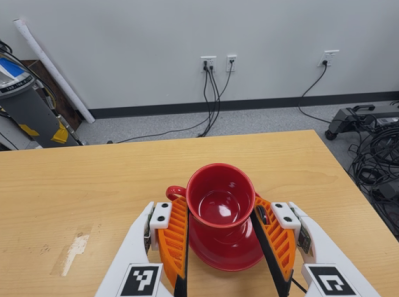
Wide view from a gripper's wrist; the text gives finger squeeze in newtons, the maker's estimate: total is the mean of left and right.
{"total": 2.6, "left": 2.3, "right": 2.9}